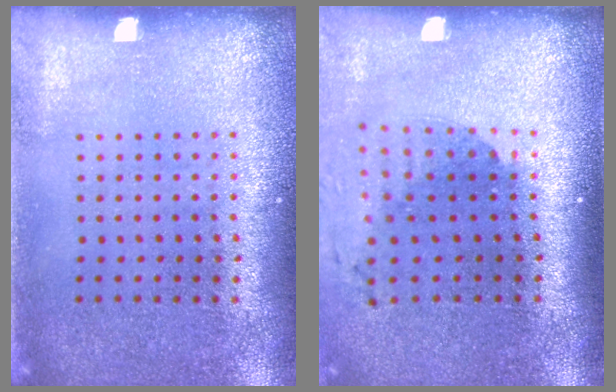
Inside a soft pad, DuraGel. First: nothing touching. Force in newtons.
{"total": 1.9, "press": 1.4, "slide": 1.3}